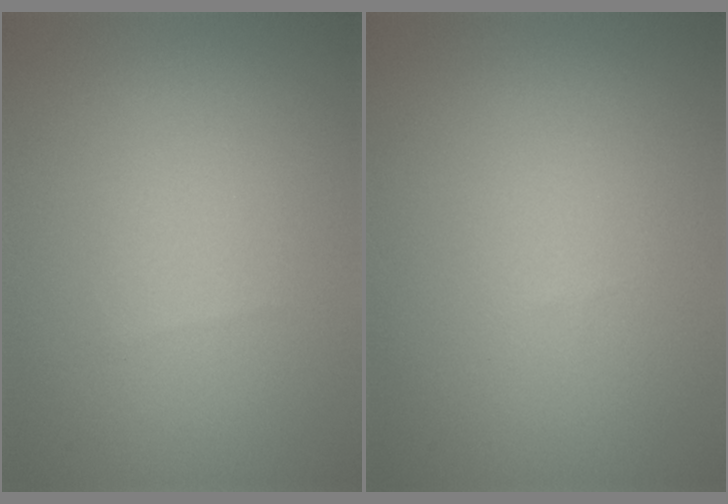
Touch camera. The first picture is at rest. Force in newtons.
{"total": 0.0}